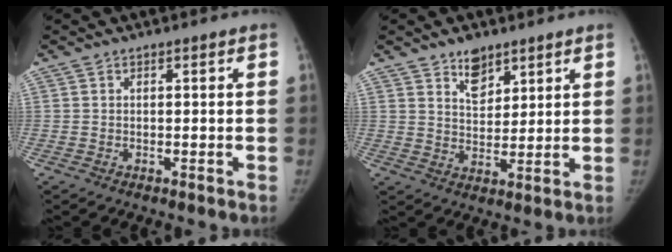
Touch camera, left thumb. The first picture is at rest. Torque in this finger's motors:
{"motor_torque": [0.11, -0.06, 0.93, -0.80, 0.15]}